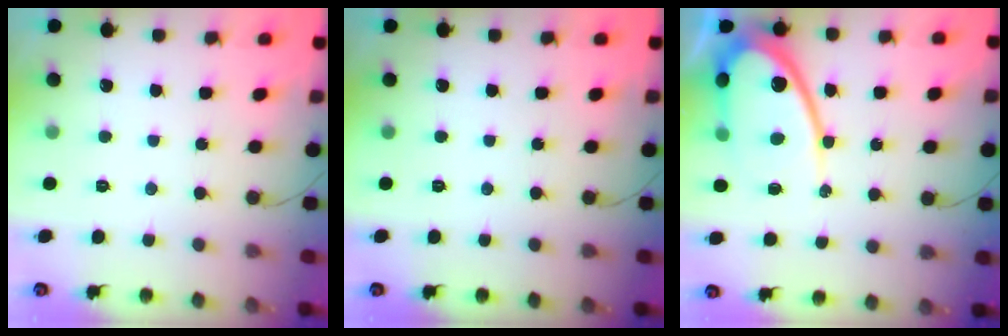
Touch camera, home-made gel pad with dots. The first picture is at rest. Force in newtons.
{"total": 0.0}
{"total": 15.8, "press": 15.7, "slide": 1.2}